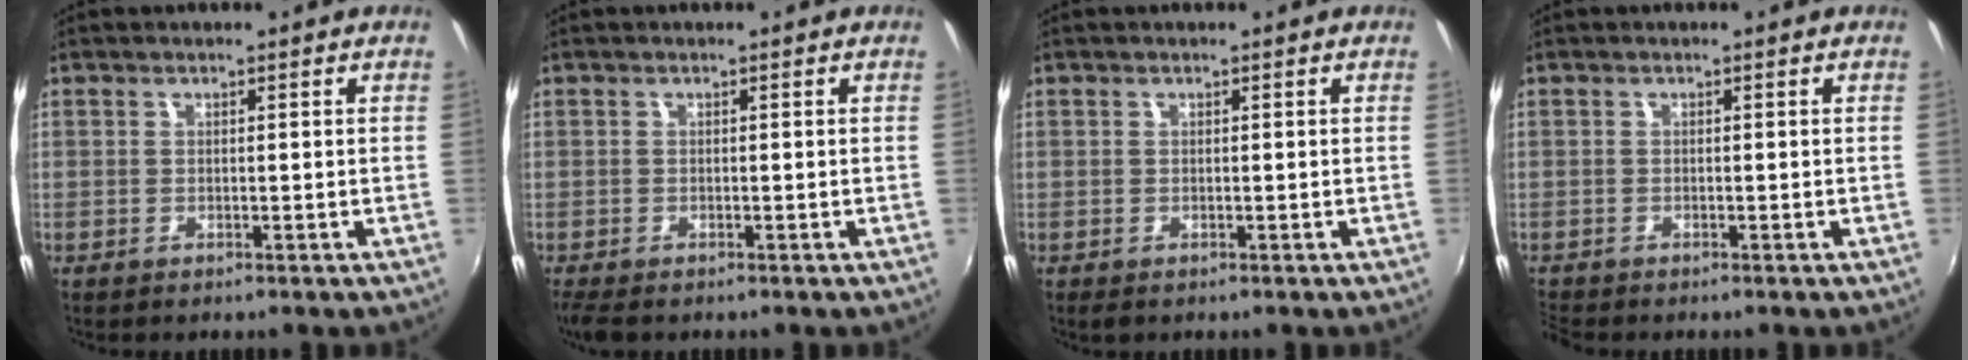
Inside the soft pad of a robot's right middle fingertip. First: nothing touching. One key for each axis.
{"total": 3.5, "fx": -2.6, "fy": 1.1, "fz": 2.1, "tx": -0.045, "ty": -0.021, "tz": -0.045}
{"total": 0.6, "fx": -0.3, "fy": 0.3, "fz": 0.3, "tx": -0.008, "ty": -0.004, "tz": -0.006}
{"total": 2.1, "fx": -2.0, "fy": 0.4, "fz": 0.6, "tx": -0.017, "ty": -0.016, "tz": -0.040}